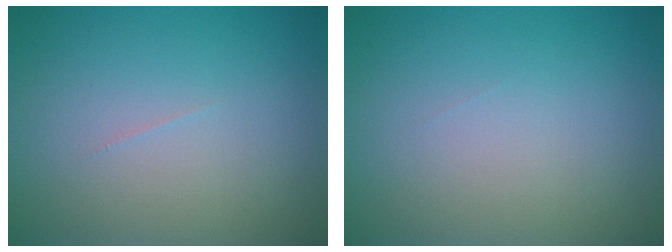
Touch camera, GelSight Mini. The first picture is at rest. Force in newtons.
{"total": 0.0}